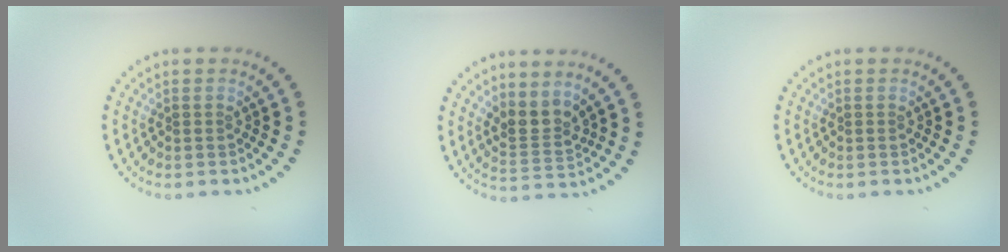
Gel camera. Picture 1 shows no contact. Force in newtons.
{"total": 2.6, "press": 1.9, "slide": 1.8}
{"total": 0.0}